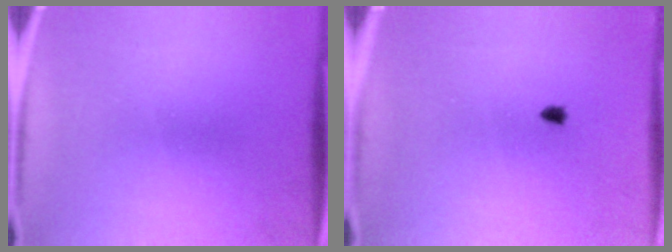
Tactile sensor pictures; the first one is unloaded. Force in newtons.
{"total": 0.6}